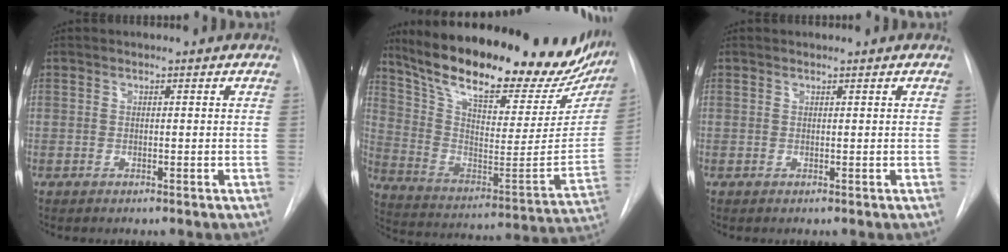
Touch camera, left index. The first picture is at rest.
{"total": 33.2, "force": [26.6, 9.3, 17.5], "torque": [-0.291, -0.041, 0.375]}
{"total": 0.0}